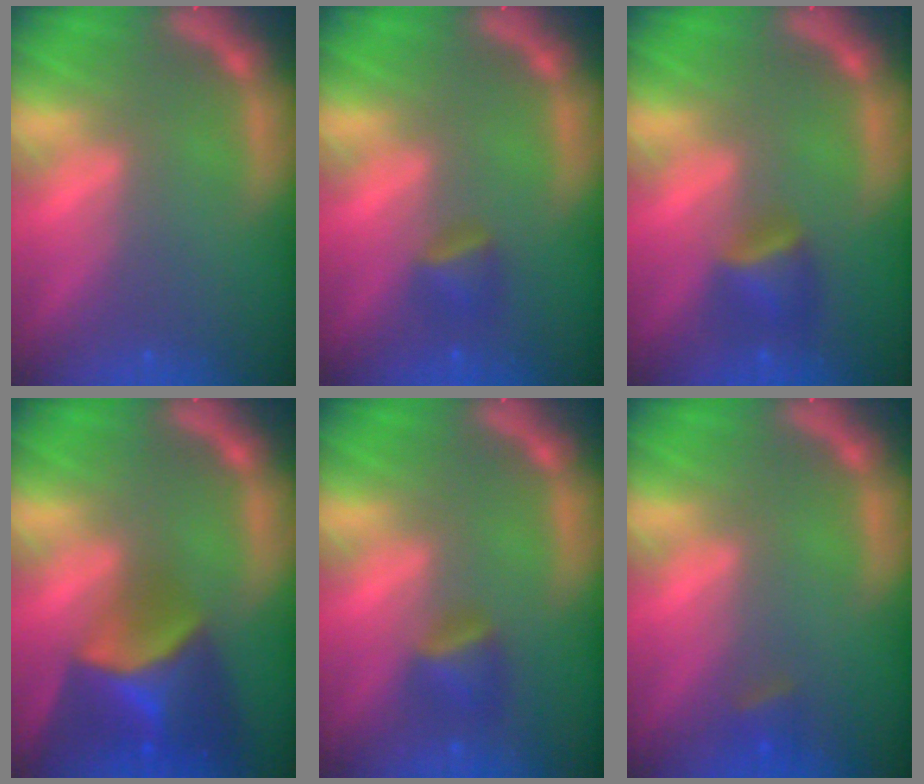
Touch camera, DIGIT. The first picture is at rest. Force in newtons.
{"total": 1.9}
{"total": 2.9}
{"total": 8.4}
{"total": 2.4}
{"total": 1.4}